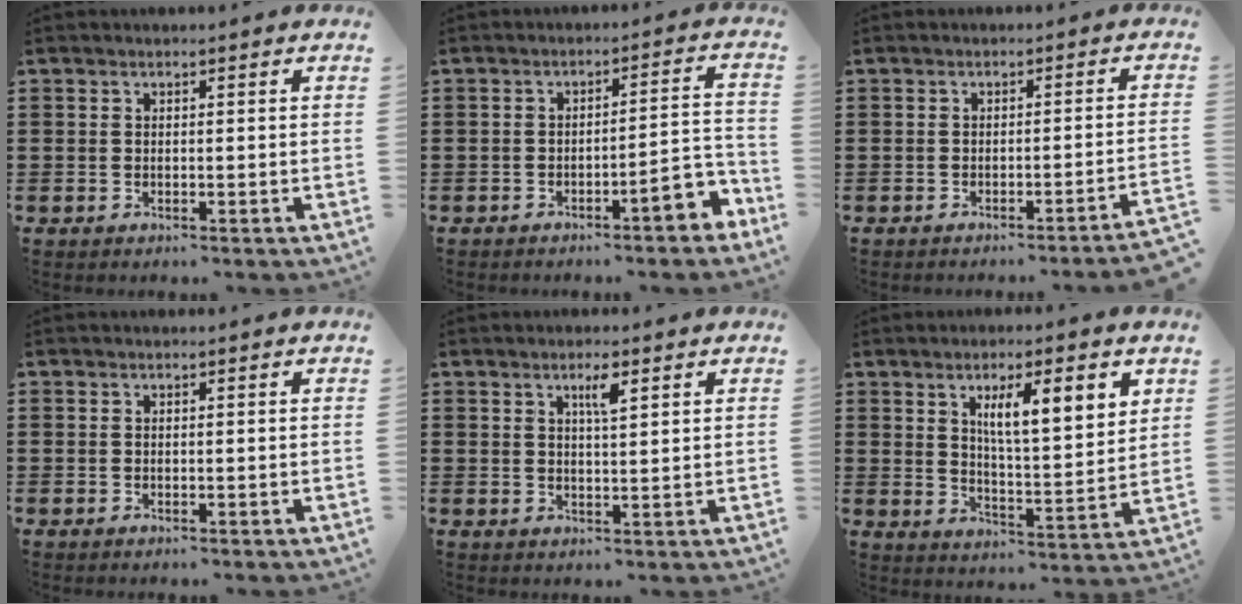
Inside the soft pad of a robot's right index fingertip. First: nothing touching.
{"total": 5.6, "force": [-3.6, 0.7, 4.3], "torque": [-0.063, -0.004, -0.068]}
{"total": 2.0, "force": [-1.6, -0.6, 1.1], "torque": [-0.019, -0.003, -0.033]}
{"total": 0.0}
{"total": 3.1, "force": [1.7, 0.6, 2.6], "torque": [-0.047, 0.002, 0.025]}
{"total": 7.9, "force": [3.6, 2.1, 6.7], "torque": [-0.113, -0.007, 0.054]}